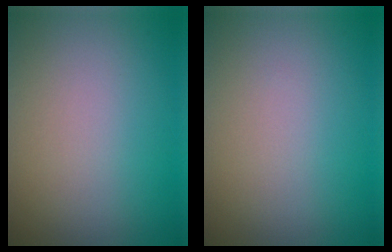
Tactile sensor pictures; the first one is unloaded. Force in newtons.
{"total": 0.0}